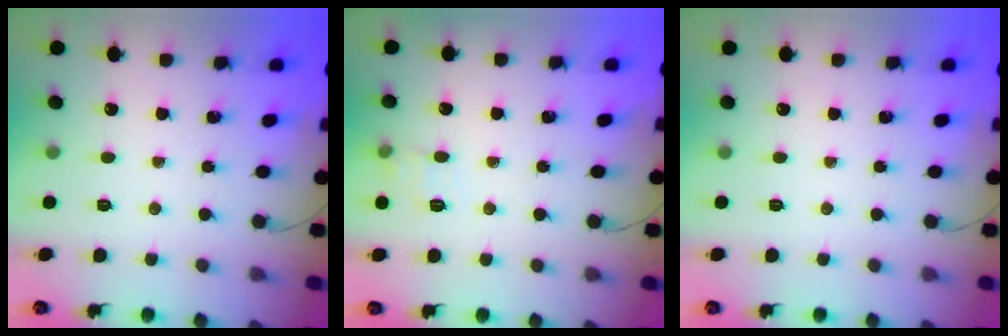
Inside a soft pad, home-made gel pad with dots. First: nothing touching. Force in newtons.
{"total": 7.4, "press": 7.2, "slide": 1.8}
{"total": 0.0}